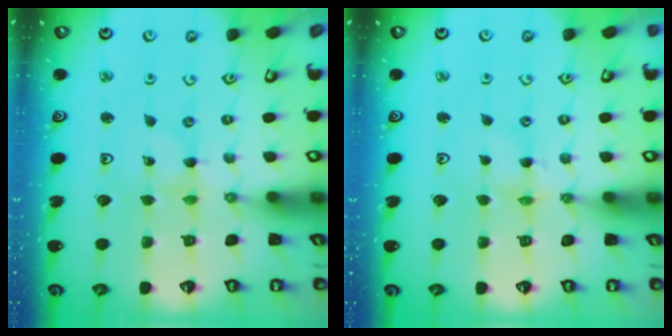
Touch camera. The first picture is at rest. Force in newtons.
{"total": 1.3, "press": 1.3, "slide": 0.2}